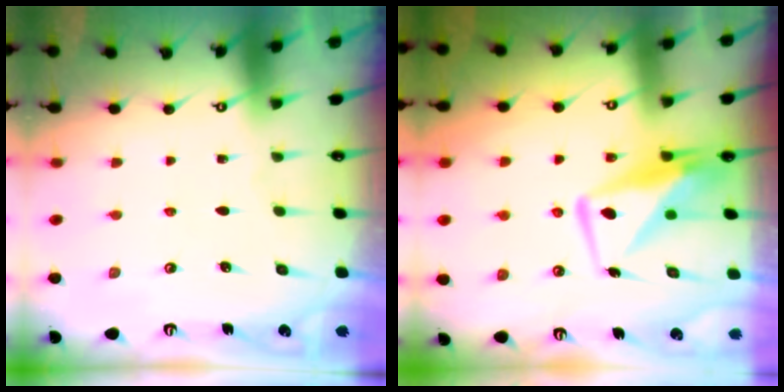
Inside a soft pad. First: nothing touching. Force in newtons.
{"total": 8.4, "press": 8.3, "slide": 1.3}